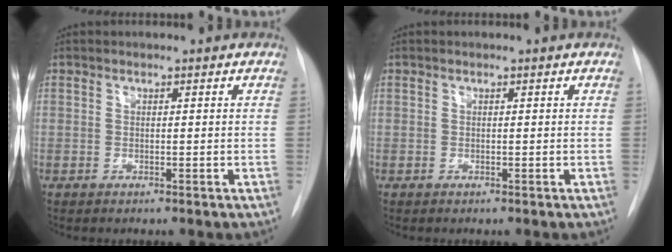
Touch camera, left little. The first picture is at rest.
{"total": 0.0}